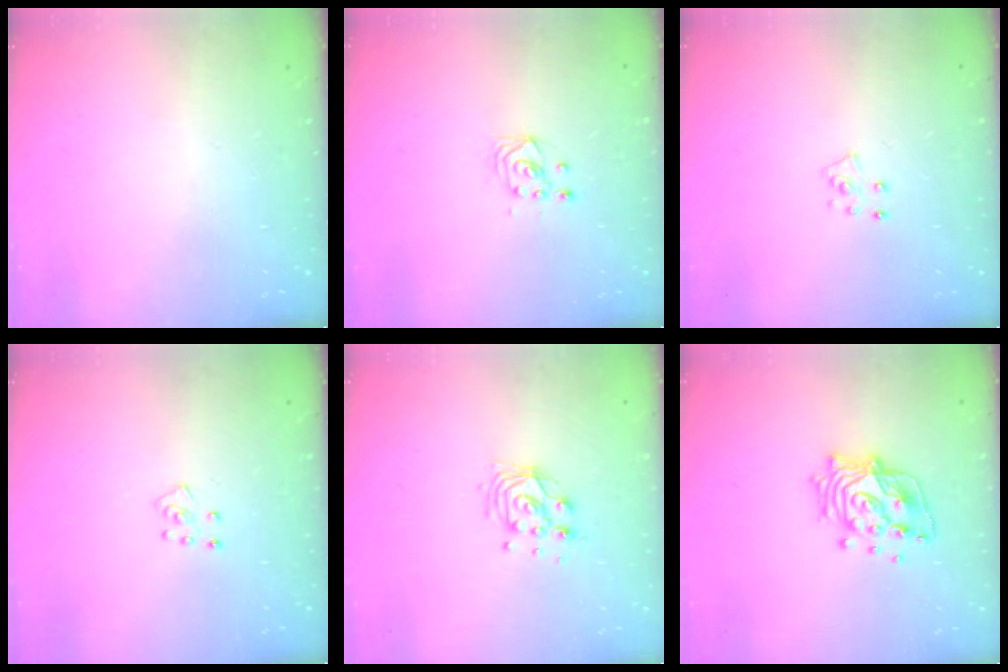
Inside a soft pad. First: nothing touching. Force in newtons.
{"total": 3.2, "press": 3.1, "slide": 0.9}
{"total": 5.3, "press": 5.3, "slide": 0.5}
{"total": 4.2, "press": 4.1, "slide": 0.3}
{"total": 11.0, "press": 10.6, "slide": 2.9}
{"total": 15.9, "press": 15.9, "slide": 1.3}